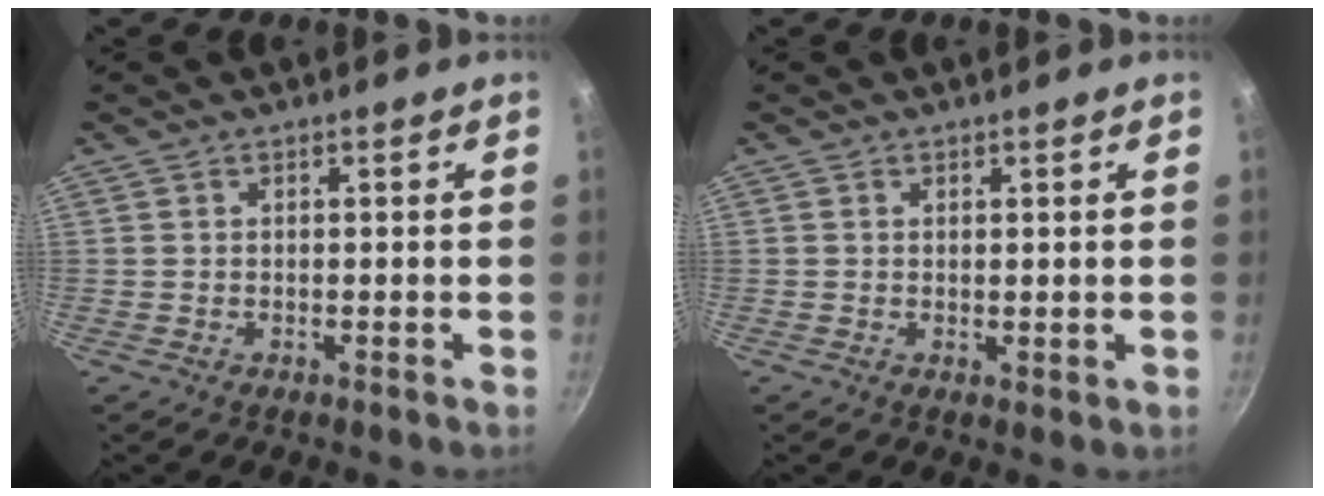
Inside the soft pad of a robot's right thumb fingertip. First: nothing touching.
{"total": 0.9, "force": [0.5, 0.4, 0.7], "torque": [-0.008, -0.009, 0.004]}